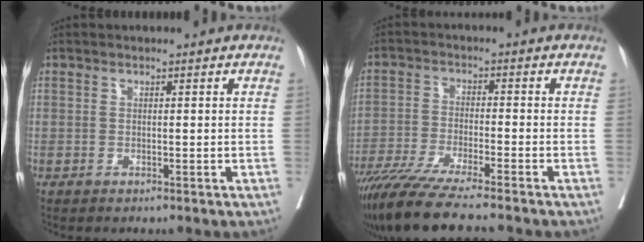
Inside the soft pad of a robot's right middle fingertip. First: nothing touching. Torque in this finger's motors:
{"motor_torque": [1.16, -0.97, 0.28, 0.11]}